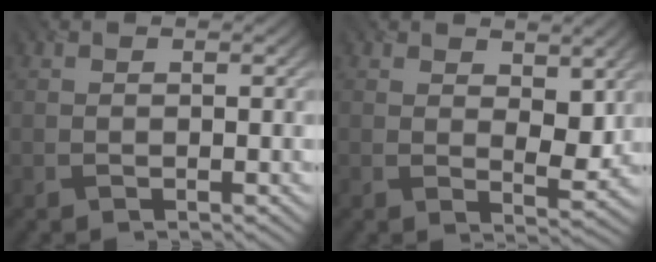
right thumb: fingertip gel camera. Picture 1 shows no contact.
{"total": 5.1, "force": [2.2, 2.7, 3.7], "torque": [-0.061, -0.010, 0.039]}